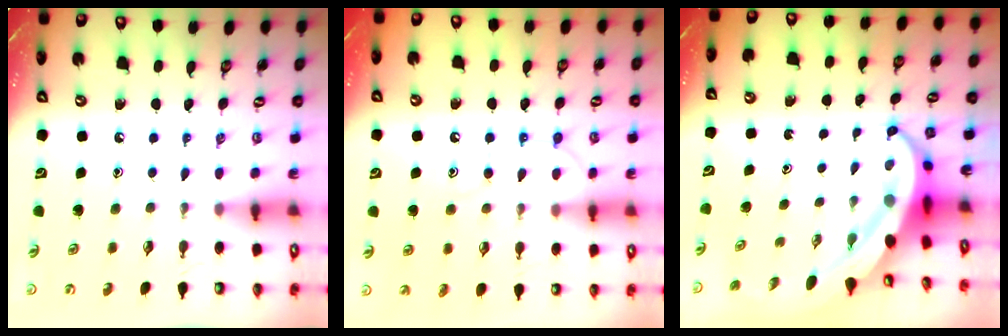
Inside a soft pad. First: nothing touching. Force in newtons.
{"total": 10.9, "press": 10.8, "slide": 1.0}
{"total": 7.3, "press": 7.1, "slide": 1.5}